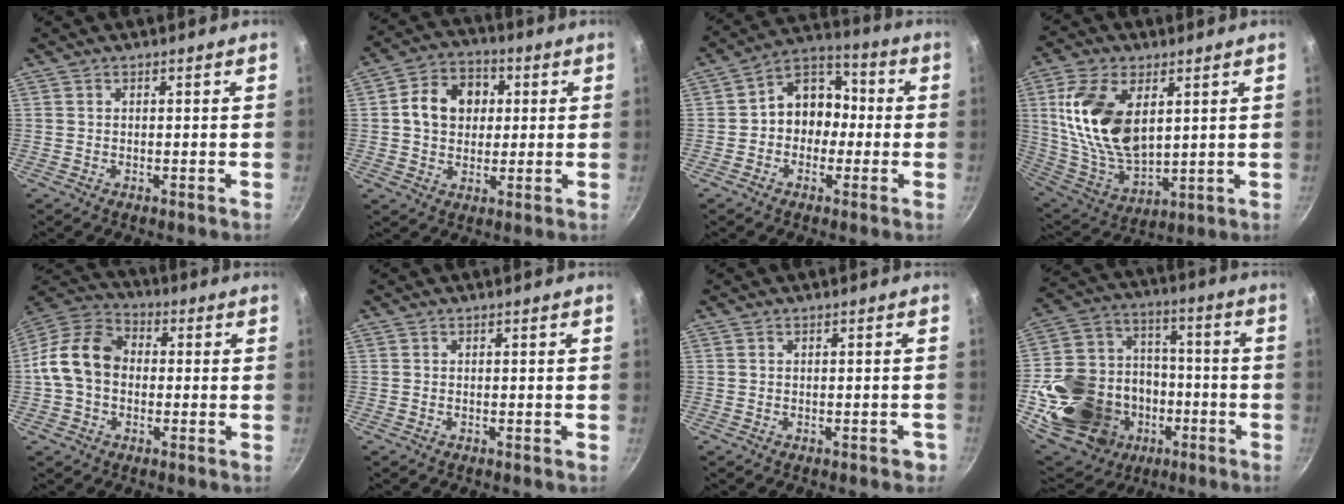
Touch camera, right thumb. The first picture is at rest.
{"total": 10.7, "force": [1.7, 8.7, 6.0], "torque": [-0.074, 0.014, 0.016]}
{"total": 10.3, "force": [-1.0, 8.5, 5.7], "torque": [-0.030, 0.040, -0.036]}
{"total": 18.4, "force": [4.8, 10.5, 14.3], "torque": [-0.261, -0.027, 0.105]}
{"total": 12.2, "force": [-0.5, 9.3, 7.9], "torque": [-0.117, 0.033, -0.031]}
{"total": 0.0}
{"total": 1.5, "force": [-0.9, 0.8, 0.9], "torque": [0.001, 0.016, -0.001]}
{"total": 25.6, "force": [-7.7, 20.7, 12.9], "torque": [-0.216, 0.056, -0.107]}